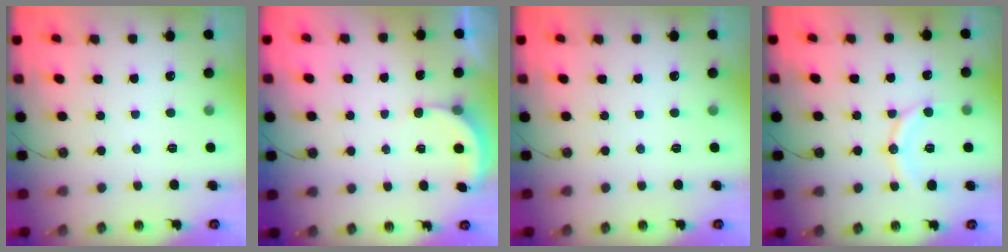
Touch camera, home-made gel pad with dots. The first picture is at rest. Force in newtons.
{"total": 1.6, "press": 1.6, "slide": 0.3}
{"total": 0.0}
{"total": 11.5, "press": 11.5, "slide": 1.0}